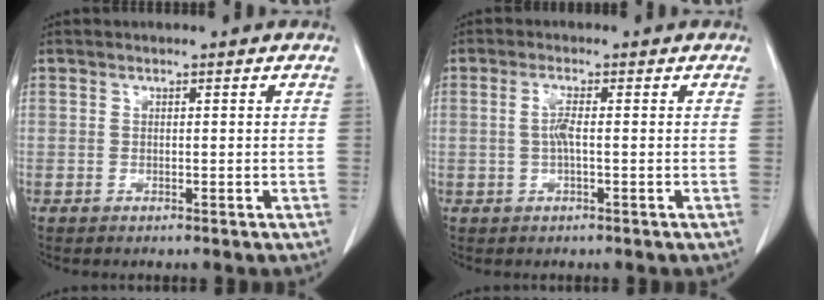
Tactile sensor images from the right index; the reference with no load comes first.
{"total": 2.4, "force": [-0.1, 0.2, 2.4], "torque": [-0.052, 0.002, -0.001]}